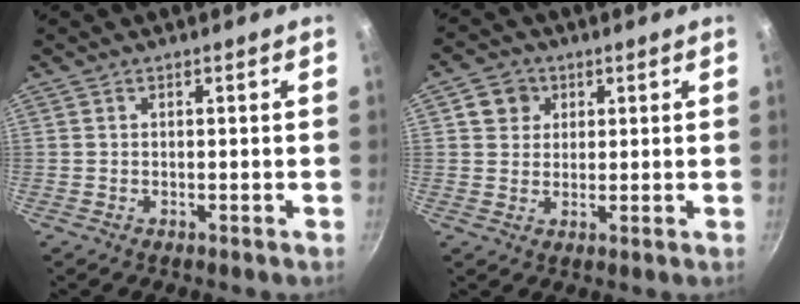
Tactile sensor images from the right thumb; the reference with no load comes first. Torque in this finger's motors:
{"motor_torque": [-0.07, 1.33, 0.13, -0.39, -0.02]}